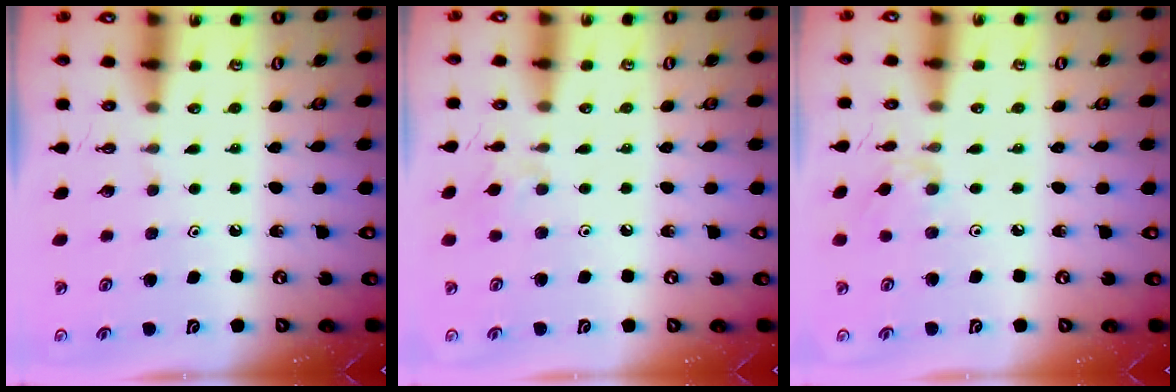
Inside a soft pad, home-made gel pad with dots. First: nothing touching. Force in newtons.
{"total": 5.3, "press": 5.2, "slide": 0.9}
{"total": 2.0, "press": 1.9, "slide": 0.5}